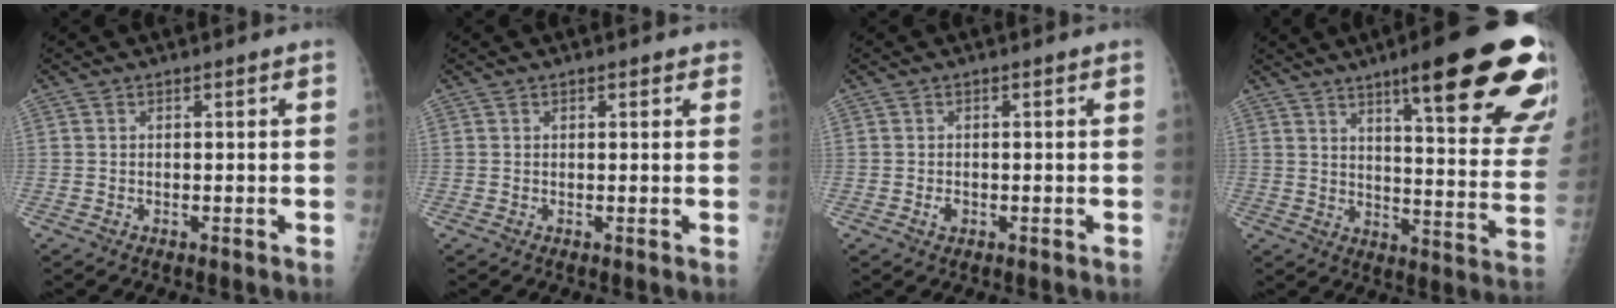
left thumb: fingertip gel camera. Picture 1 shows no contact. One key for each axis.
{"total": 1.3, "fx": 0.8, "fy": 0.8, "fz": 0.7, "tx": 0.001, "ty": -0.001, "tz": 0.005}
{"total": 1.4, "fx": -0.5, "fy": 1.0, "fz": 0.9, "tx": -0.011, "ty": 0.001, "tz": -0.007}
{"total": 26.2, "fx": 15.4, "fy": 4.6, "fz": 20.6, "tx": -0.219, "ty": -0.054, "tz": 0.207}